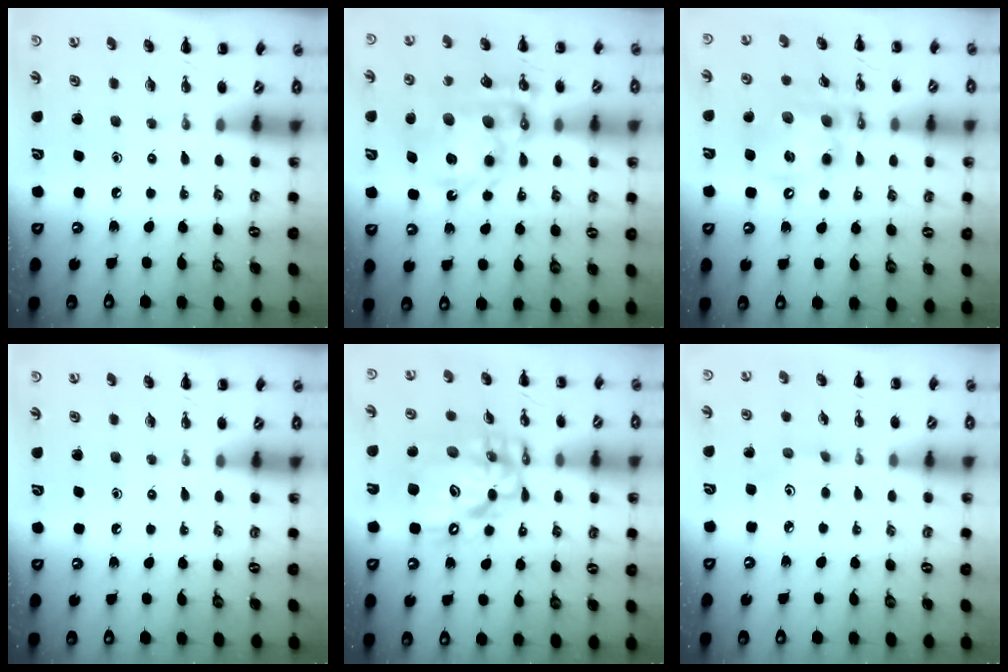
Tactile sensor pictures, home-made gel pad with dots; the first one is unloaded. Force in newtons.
{"total": 18.7, "press": 18.1, "slide": 4.6}
{"total": 15.3, "press": 15.0, "slide": 3.1}
{"total": 0.0}
{"total": 17.4, "press": 16.8, "slide": 4.6}
{"total": 2.8, "press": 2.7, "slide": 0.7}